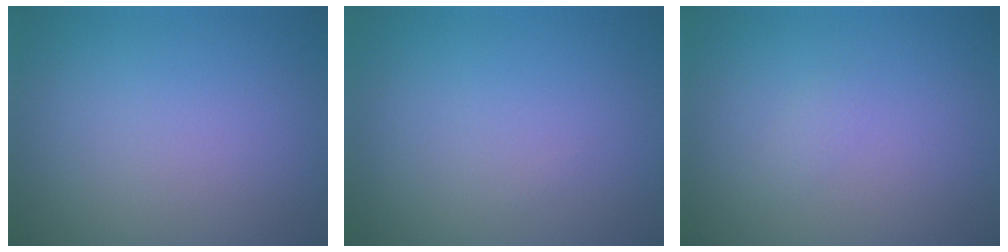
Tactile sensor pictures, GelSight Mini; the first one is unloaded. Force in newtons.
{"total": 0.0}
{"total": 0.6, "press": 0.6, "slide": 0.1}